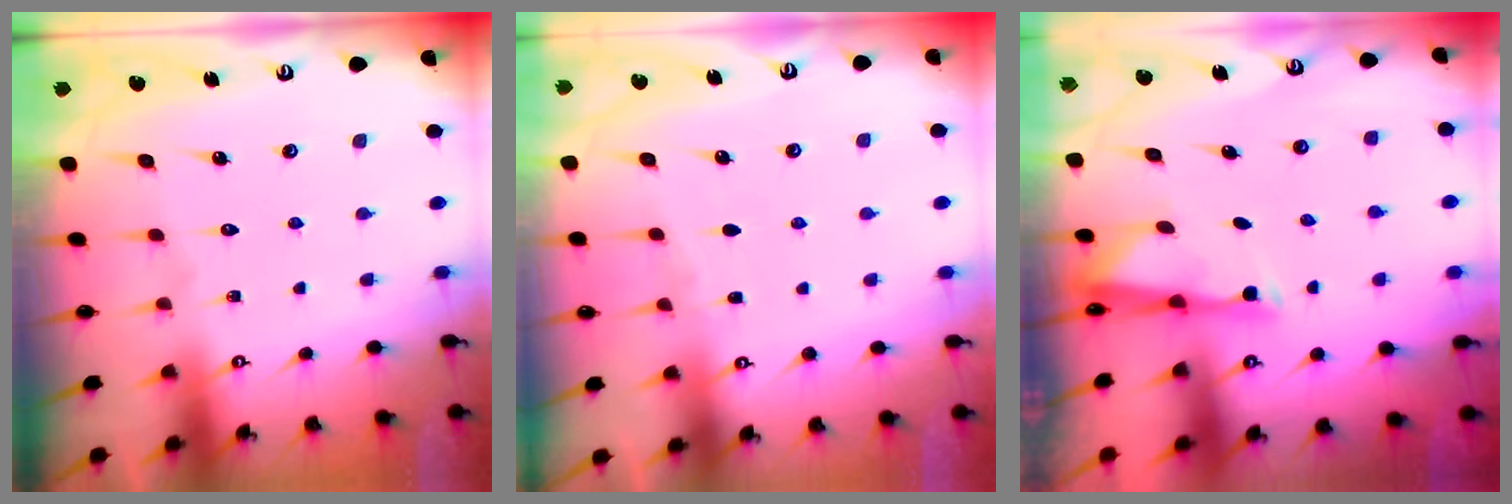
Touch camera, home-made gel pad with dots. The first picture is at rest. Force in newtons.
{"total": 2.3, "press": 2.2, "slide": 0.3}
{"total": 2.9, "press": 2.9, "slide": 0.5}